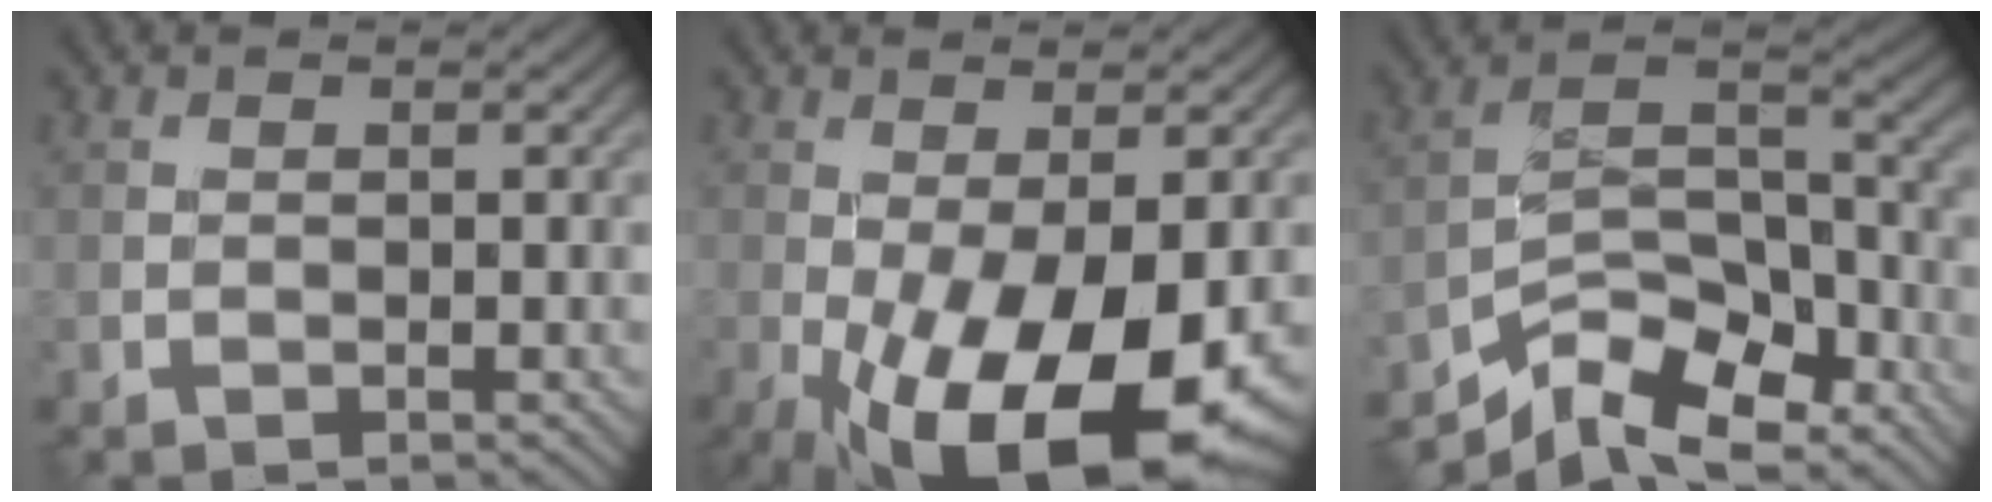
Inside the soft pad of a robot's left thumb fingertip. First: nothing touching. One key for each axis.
{"total": 15.8, "fx": -6.0, "fy": 6.8, "fz": 13.0, "tx": -0.232, "ty": -0.049, "tz": -0.073}
{"total": 11.7, "fx": -9.4, "fy": 4.0, "fz": 5.6, "tx": -0.096, "ty": 0.003, "tz": -0.179}